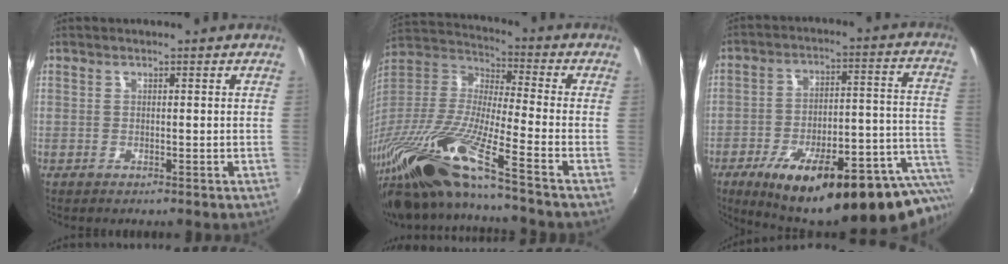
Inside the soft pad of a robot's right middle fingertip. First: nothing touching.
{"total": 20.6, "force": [-14.9, -0.1, 14.3], "torque": [-0.259, -0.056, -0.284]}
{"total": 28.3, "force": [-19.5, 6.8, 19.4], "torque": [-0.262, -0.030, -0.270]}